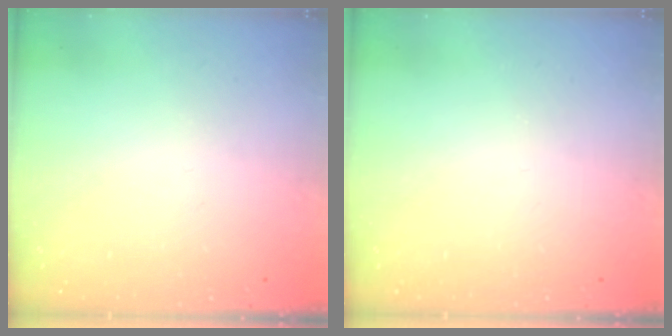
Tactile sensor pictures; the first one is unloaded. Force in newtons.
{"total": 0.0}